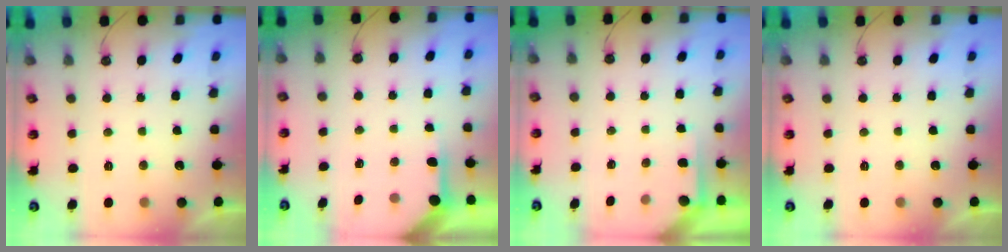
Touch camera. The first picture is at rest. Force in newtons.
{"total": 3.5, "press": 3.5, "slide": 0.3}
{"total": 1.5, "press": 1.5, "slide": 0.3}
{"total": 0.0}